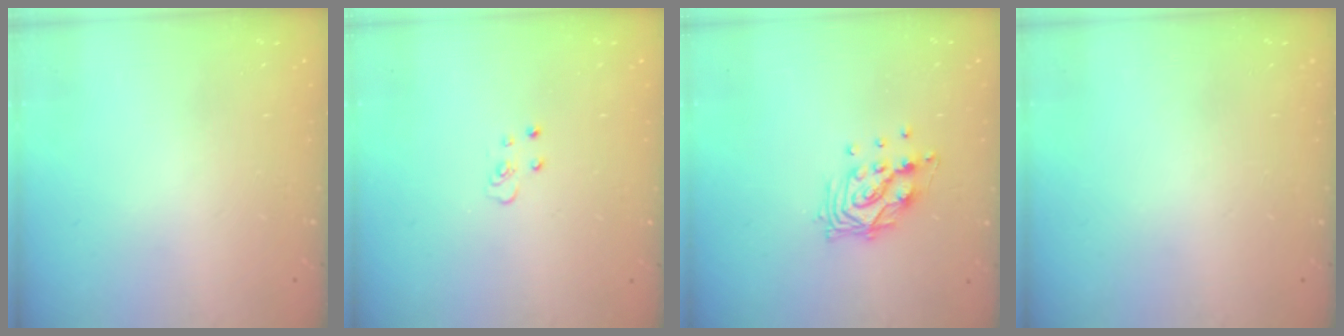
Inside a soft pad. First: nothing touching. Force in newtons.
{"total": 4.4, "press": 4.3, "slide": 0.3}
{"total": 10.8, "press": 10.8, "slide": 0.7}
{"total": 0.0}